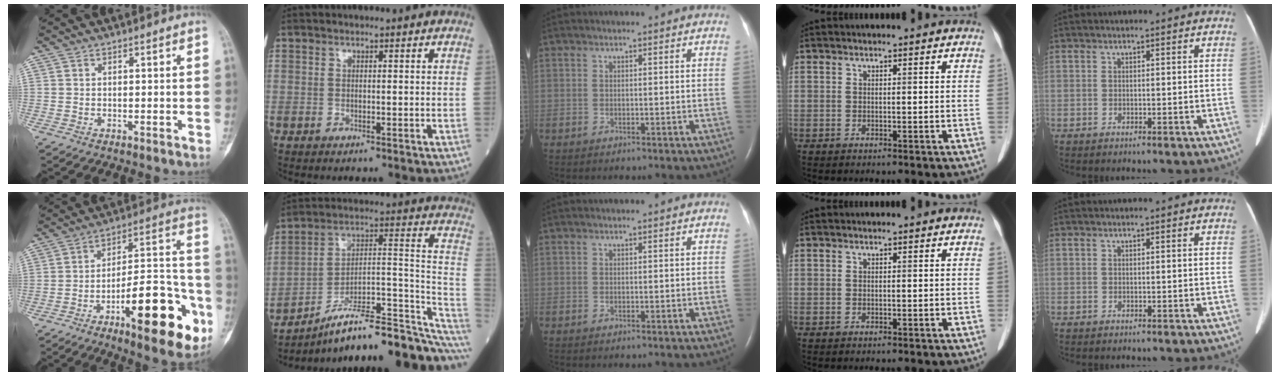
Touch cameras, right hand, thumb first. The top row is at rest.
{"thumb": {"total": 23.2, "force": [-9.9, 7.6, 19.5], "torque": [-0.249, 0.057, -0.142]}, "index": {"total": 21.8, "force": [-15.3, 5.7, 14.4], "torque": [-0.136, 0.053, -0.225]}}